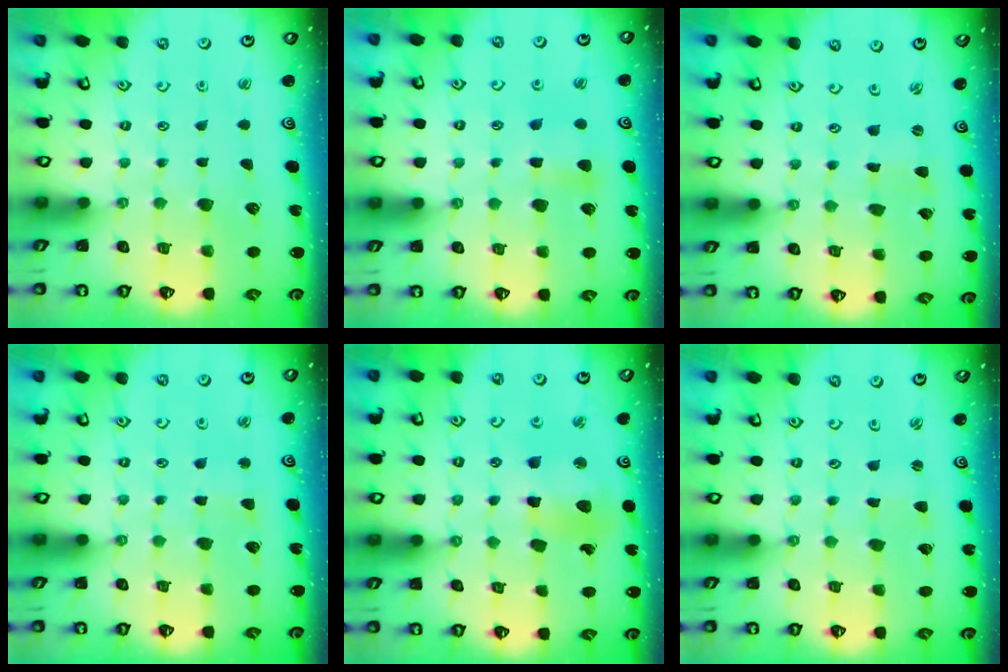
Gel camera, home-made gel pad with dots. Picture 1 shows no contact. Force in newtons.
{"total": 5.5, "press": 5.5, "slide": 0.8}
{"total": 0.0}
{"total": 2.4, "press": 2.4, "slide": 0.5}
{"total": 11.8, "press": 11.8, "slide": 1.3}
{"total": 1.5, "press": 1.5, "slide": 0.3}